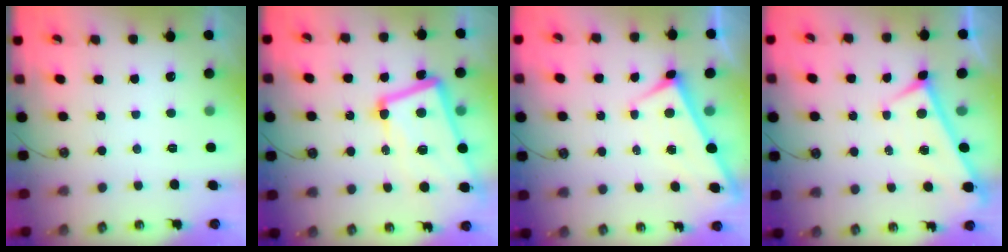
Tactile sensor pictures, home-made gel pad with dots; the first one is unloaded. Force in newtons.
{"total": 15.1, "press": 14.8, "slide": 2.7}
{"total": 1.7, "press": 1.7, "slide": 0.2}
{"total": 0.0}